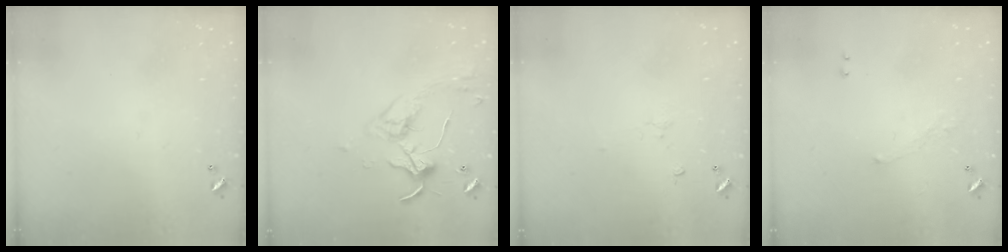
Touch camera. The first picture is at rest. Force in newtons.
{"total": 3.4, "press": 3.3, "slide": 0.6}
{"total": 1.1, "press": 0.9, "slide": 0.5}
{"total": 0.8, "press": 0.6, "slide": 0.5}